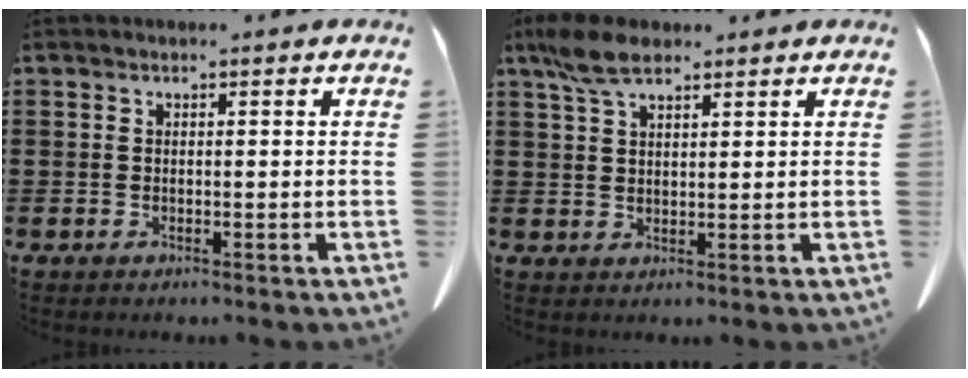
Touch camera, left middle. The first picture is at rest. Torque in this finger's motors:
{"motor_torque": [0.67, 0.50, 0.34, 0.13]}